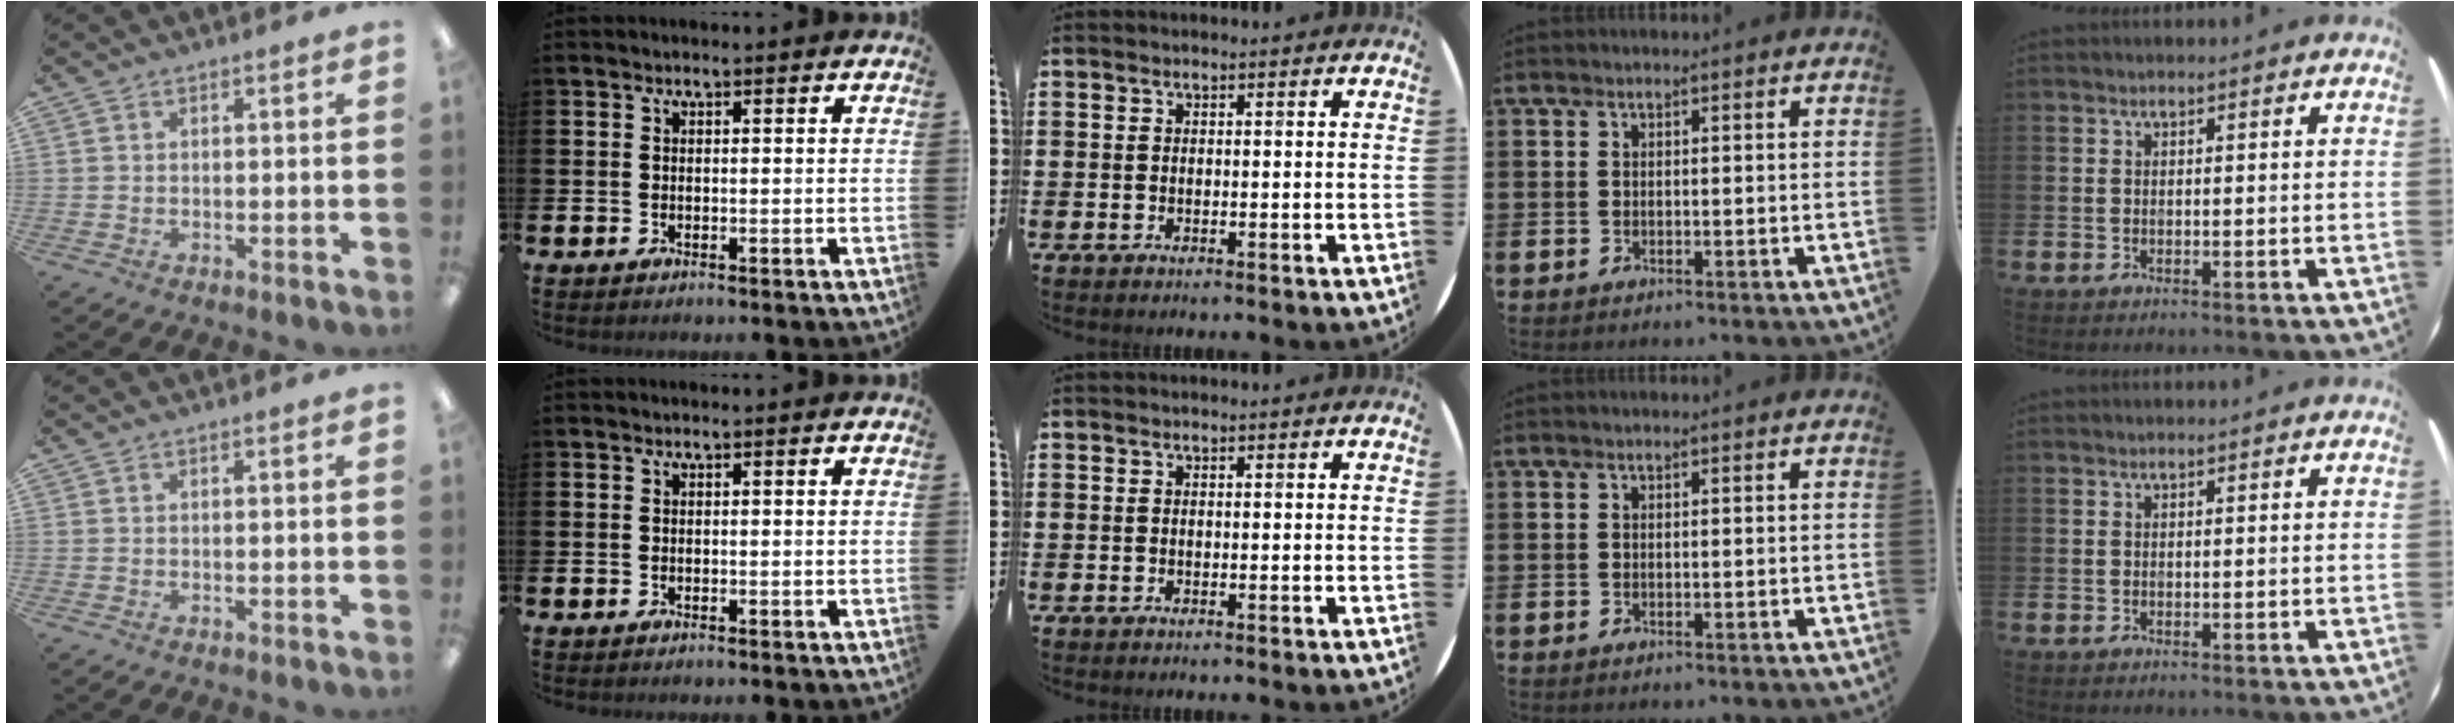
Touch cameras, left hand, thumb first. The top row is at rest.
{}